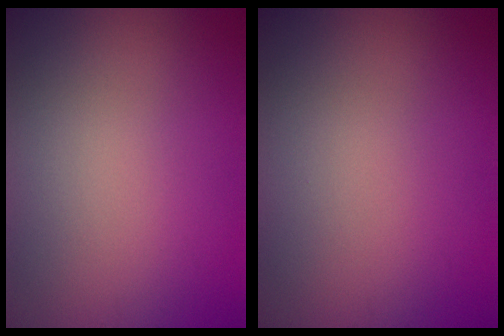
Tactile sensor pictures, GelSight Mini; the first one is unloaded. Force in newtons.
{"total": 0.0}